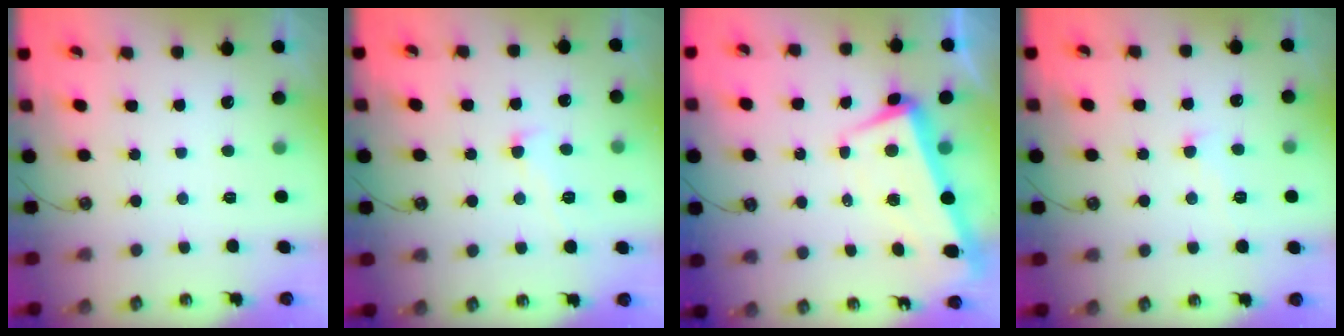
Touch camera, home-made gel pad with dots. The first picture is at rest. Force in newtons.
{"total": 1.6, "press": 1.4, "slide": 0.8}
{"total": 2.1, "press": 0.3, "slide": 2.1}
{"total": 0.9, "press": 0.9, "slide": 0.2}